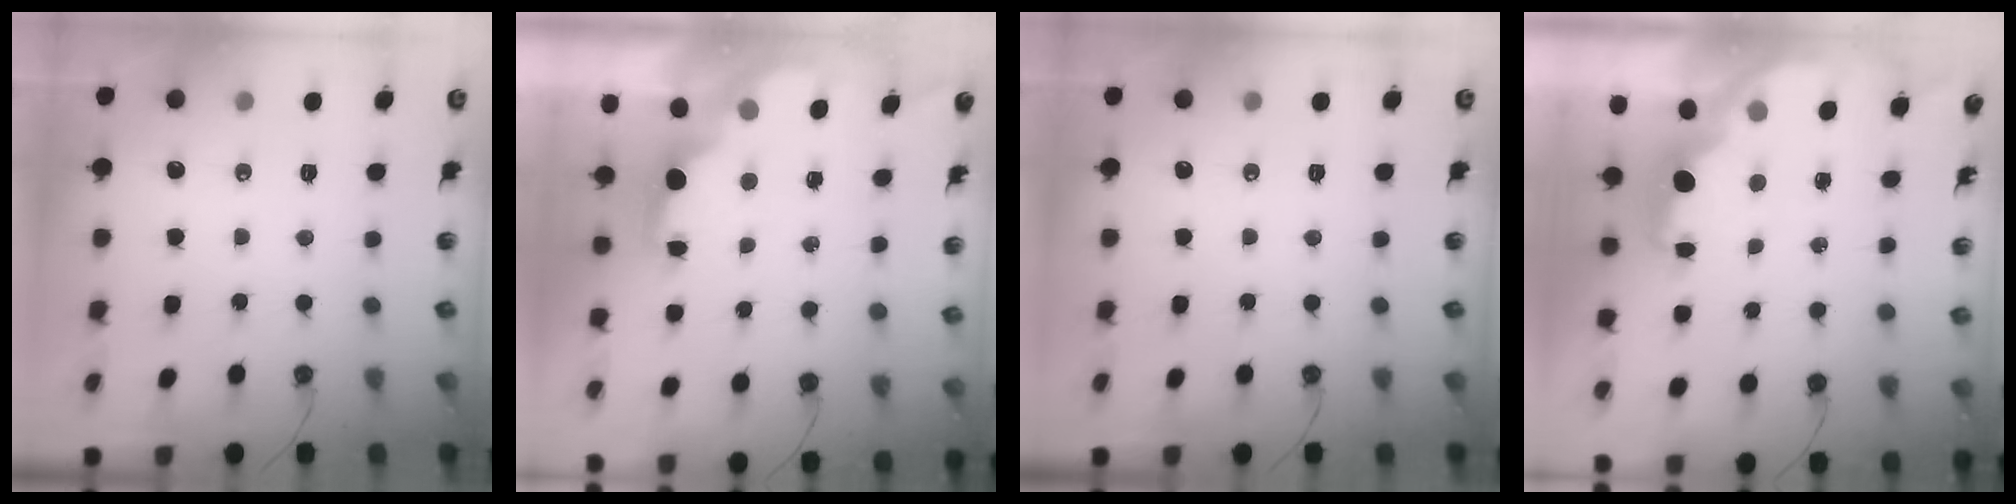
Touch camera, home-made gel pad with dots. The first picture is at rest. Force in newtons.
{"total": 2.0, "press": 1.9, "slide": 0.8}
{"total": 0.0}
{"total": 2.8, "press": 2.6, "slide": 0.9}